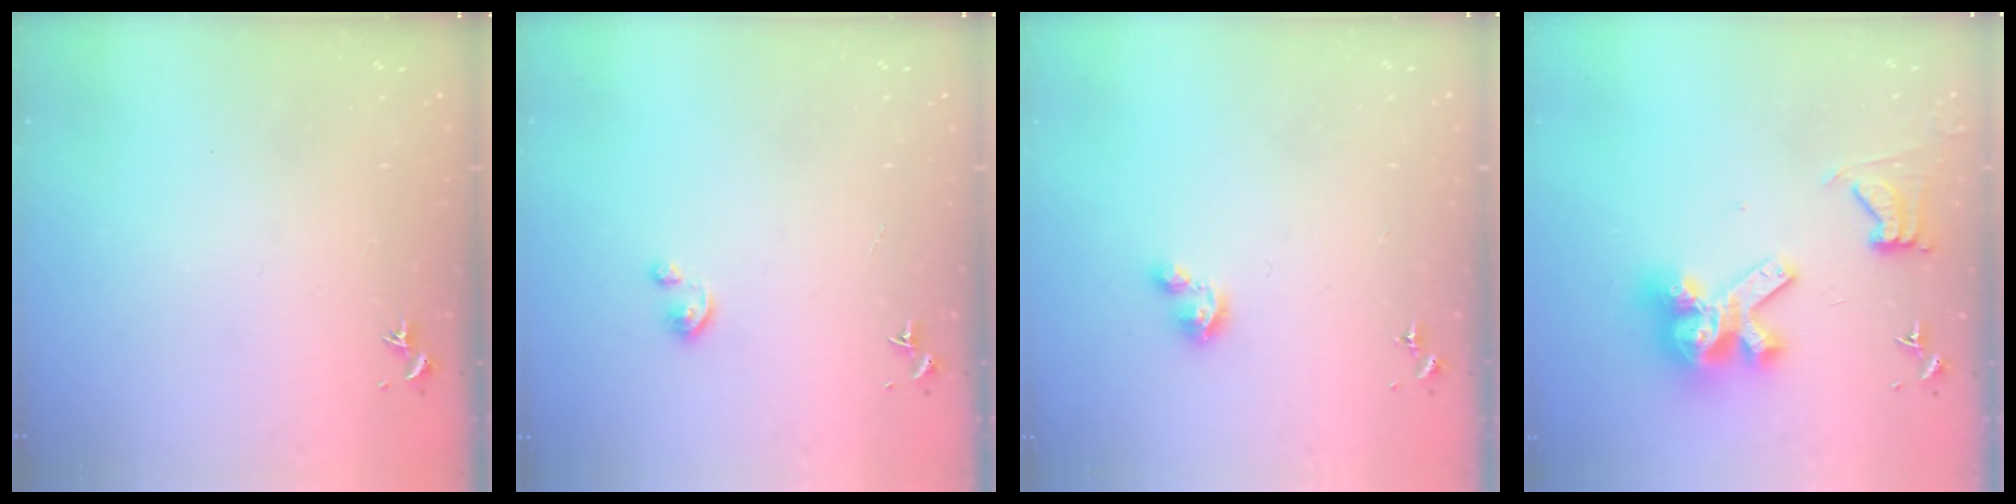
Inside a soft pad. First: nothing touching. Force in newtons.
{"total": 2.6, "press": 2.6, "slide": 0.2}
{"total": 4.0, "press": 4.0, "slide": 0.4}
{"total": 14.1, "press": 14.0, "slide": 1.7}